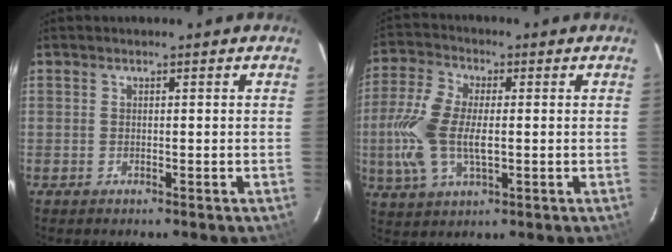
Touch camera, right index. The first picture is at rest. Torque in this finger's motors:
{"motor_torque": [0.49, -0.09, 0.34, 0.21]}